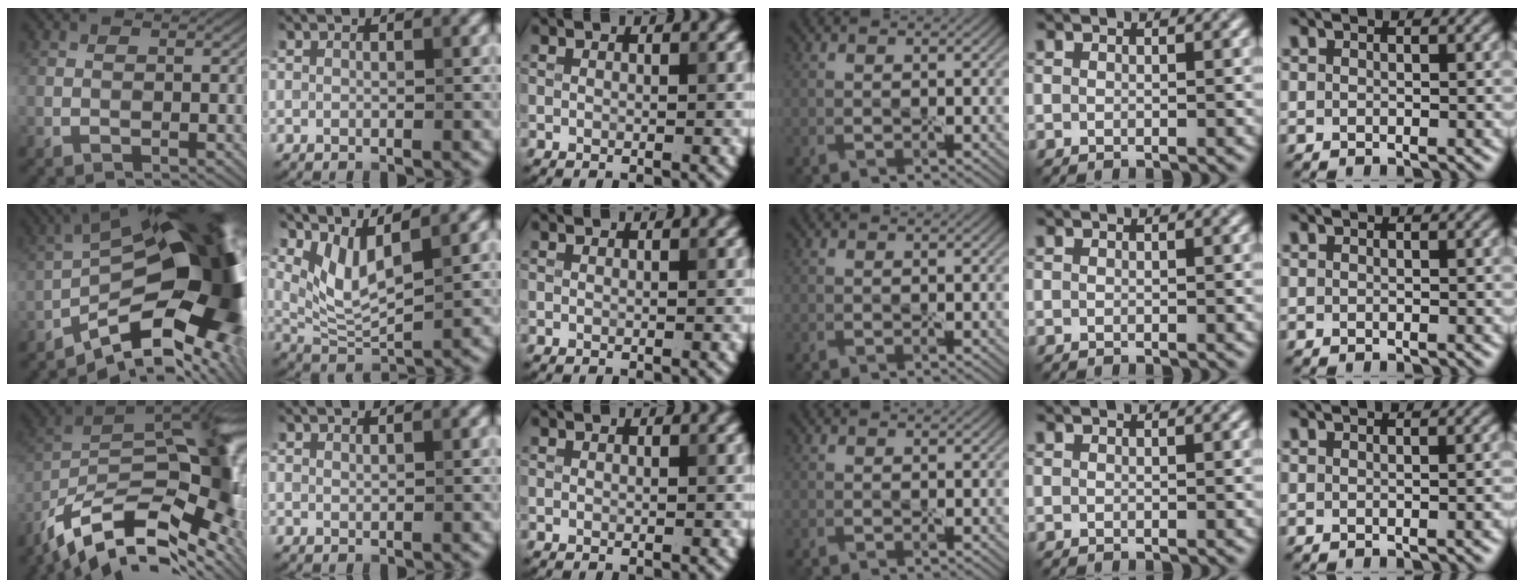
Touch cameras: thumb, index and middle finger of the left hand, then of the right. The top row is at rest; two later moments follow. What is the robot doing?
{"motion": "wrap", "object": "adhesive wrap"}